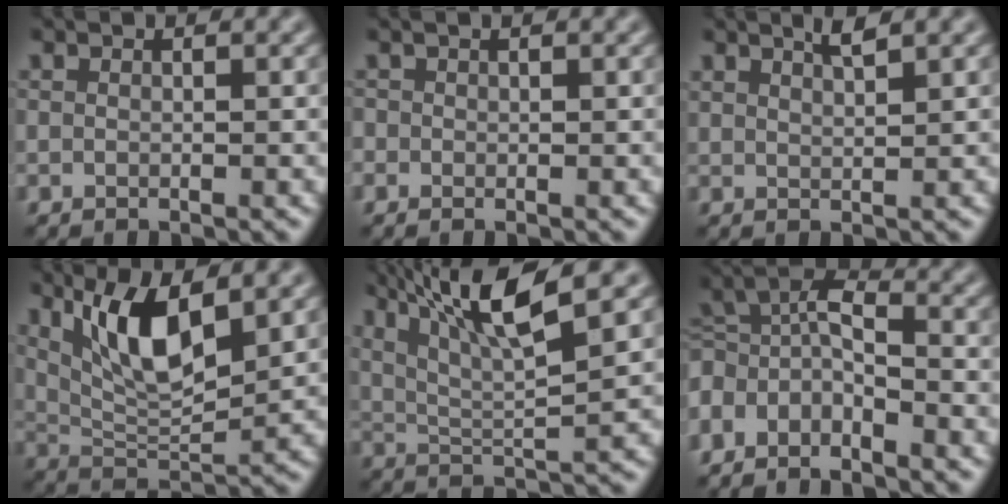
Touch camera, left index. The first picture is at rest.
{"total": 0.0}
{"total": 1.4, "force": [1.0, 0.3, 0.9], "torque": [-0.008, 0.003, 0.017]}
{"total": 7.1, "force": [2.7, 2.4, 6.0], "torque": [-0.115, -0.009, 0.054]}
{"total": 9.3, "force": [5.2, 2.0, 7.4], "torque": [-0.129, 0.013, 0.096]}
{"total": 4.0, "force": [-2.8, 1.6, 2.4], "torque": [-0.047, 0.008, -0.061]}